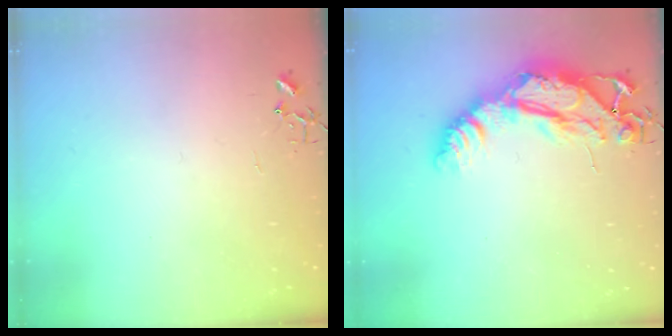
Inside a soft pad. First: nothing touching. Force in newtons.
{"total": 17.0, "press": 17.0, "slide": 1.4}